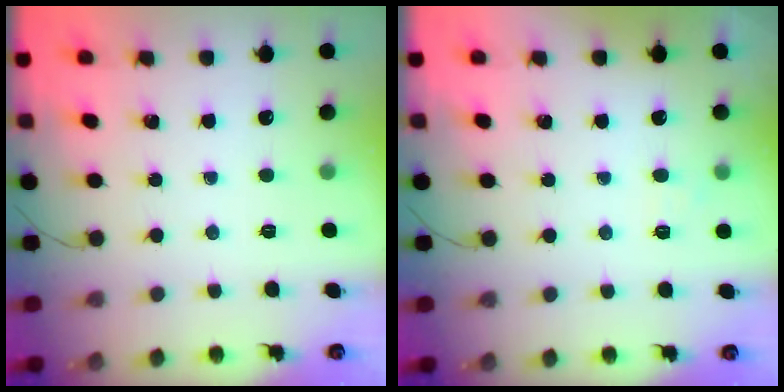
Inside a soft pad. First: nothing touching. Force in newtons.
{"total": 3.7, "press": 3.6, "slide": 1.1}